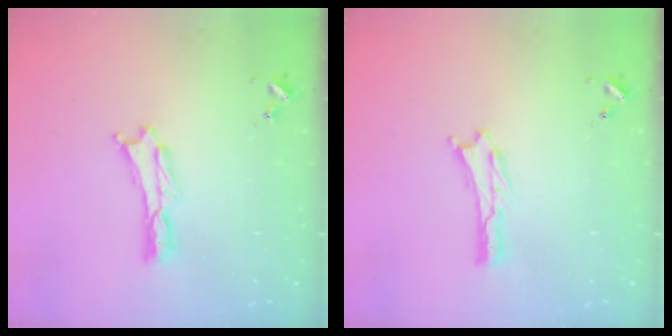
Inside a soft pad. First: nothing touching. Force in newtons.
{"total": 0.0}